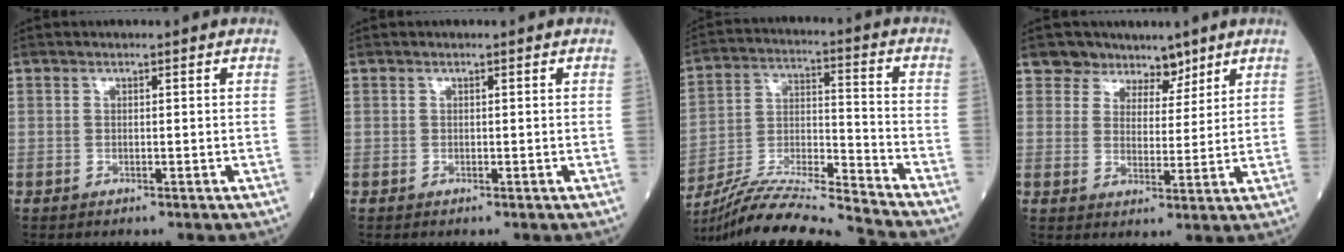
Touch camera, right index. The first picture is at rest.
{"total": 0.0}
{"total": 16.5, "force": [-15.6, -1.9, 5.2], "torque": [-0.092, 0.004, -0.276]}
{"total": 5.9, "force": [4.6, 3.6, 0.6], "torque": [0.004, 0.005, 0.075]}